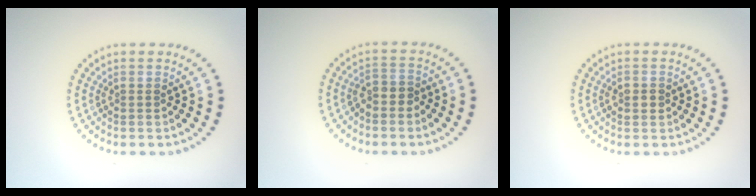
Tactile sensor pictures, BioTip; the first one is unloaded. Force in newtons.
{"total": 1.9, "press": 1.6, "slide": 1.1}
{"total": 1.7, "press": 1.7, "slide": 0.1}